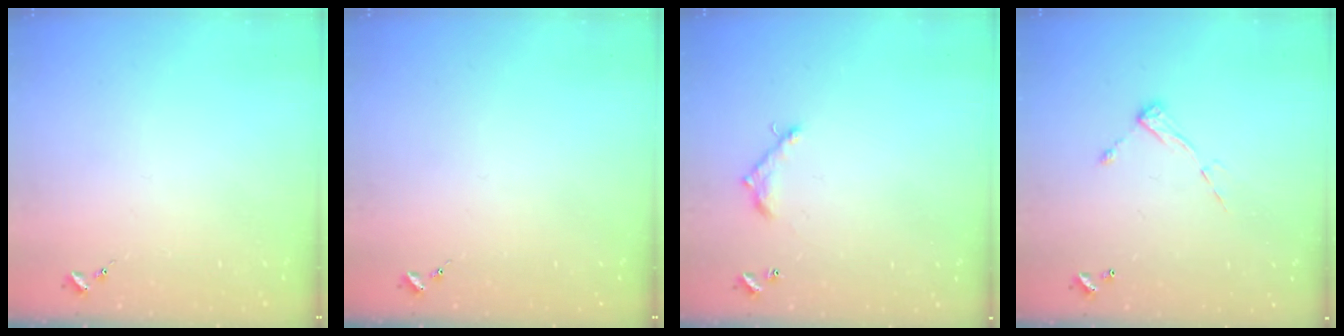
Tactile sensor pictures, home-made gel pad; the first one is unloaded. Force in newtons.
{"total": 0.0}
{"total": 7.3, "press": 7.3, "slide": 0.6}
{"total": 6.5, "press": 6.4, "slide": 0.6}